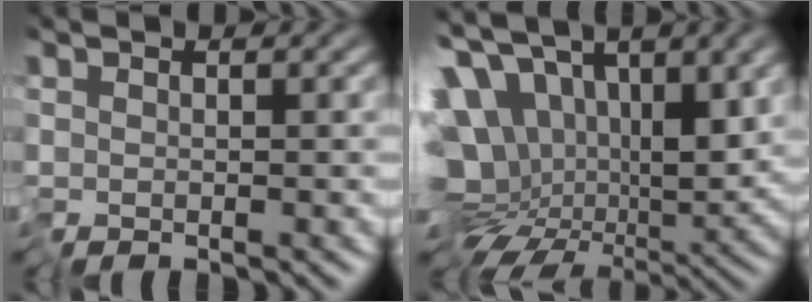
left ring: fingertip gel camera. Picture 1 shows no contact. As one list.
[{"total": 14.6, "force": [3.6, 9.5, 10.5], "torque": [-0.183, -0.007, 0.087]}]